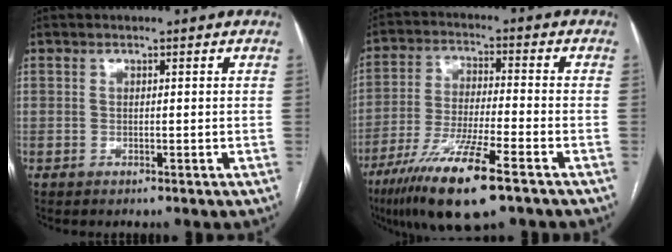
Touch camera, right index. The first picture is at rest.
{"total": 14.2, "force": [-8.6, 1.3, 11.2], "torque": [-0.222, -0.035, -0.155]}